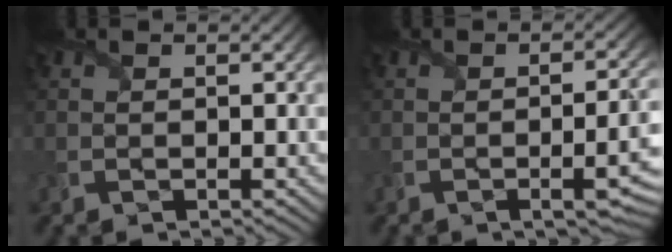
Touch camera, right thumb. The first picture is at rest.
{"total": 7.3, "force": [-2.2, 2.4, 6.6], "torque": [-0.069, -0.017, -0.020]}